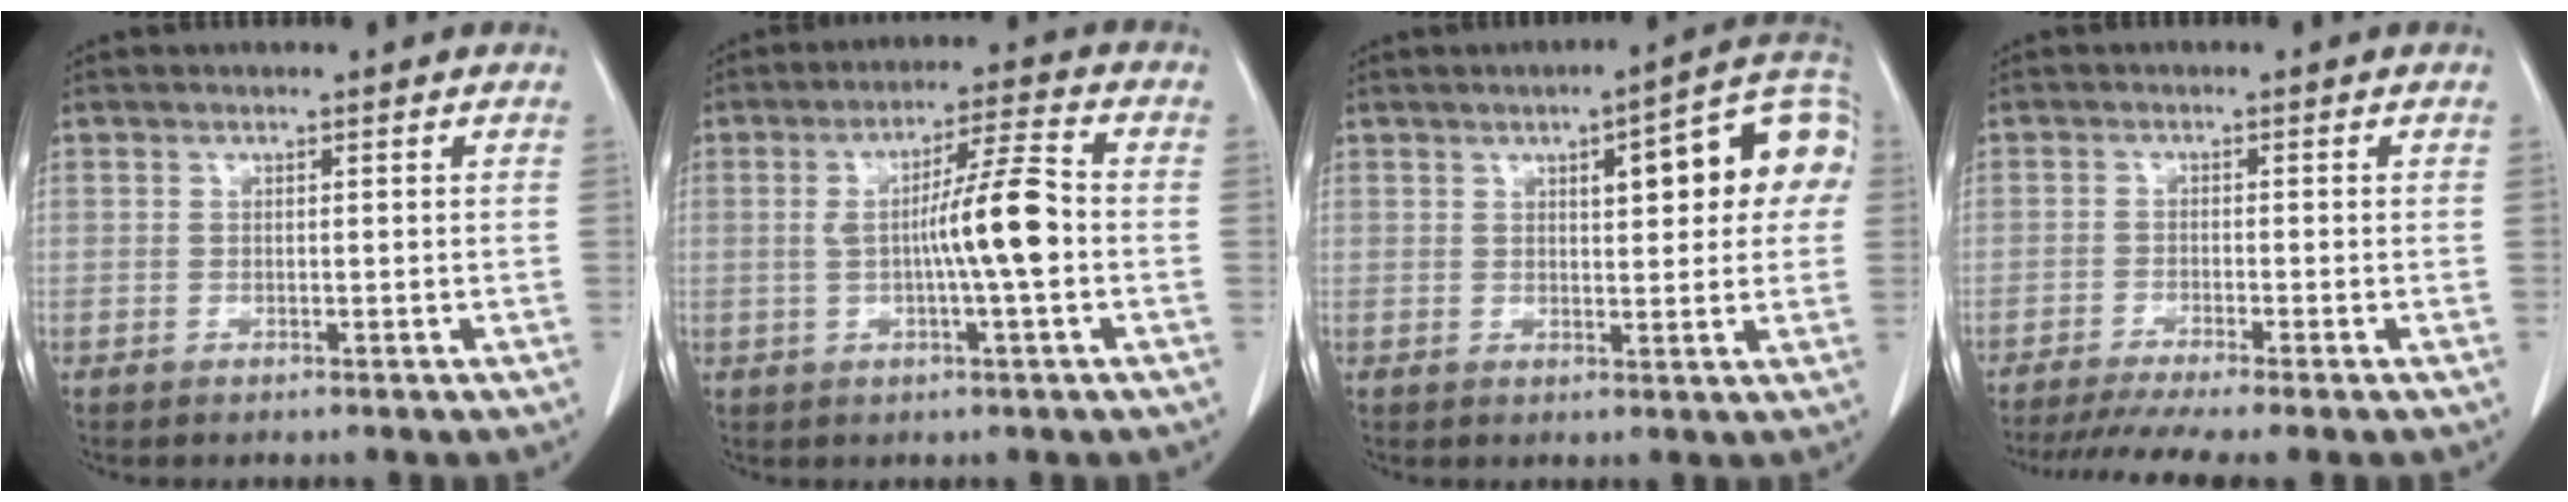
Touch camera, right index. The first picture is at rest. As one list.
[{"total": 9.0, "force": [-0.7, 0.0, 9.0], "torque": [-0.150, 0.010, -0.017]}, {"total": 12.7, "force": [3.2, 3.4, 11.8], "torque": [-0.144, 0.034, 0.034]}, {"total": 9.3, "force": [-7.8, -0.6, 5.1], "torque": [-0.068, -0.020, -0.122]}]